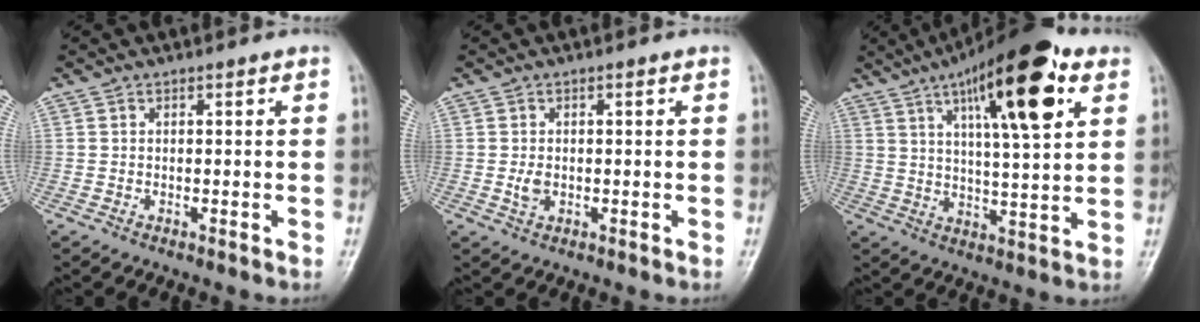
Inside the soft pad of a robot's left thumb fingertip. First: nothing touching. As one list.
[{"total": 2.2, "force": [-0.2, 1.5, 1.6], "torque": [-0.029, -0.001, -0.003]}, {"total": 19.5, "force": [8.9, 5.5, 16.4], "torque": [-0.230, -0.020, 0.136]}]